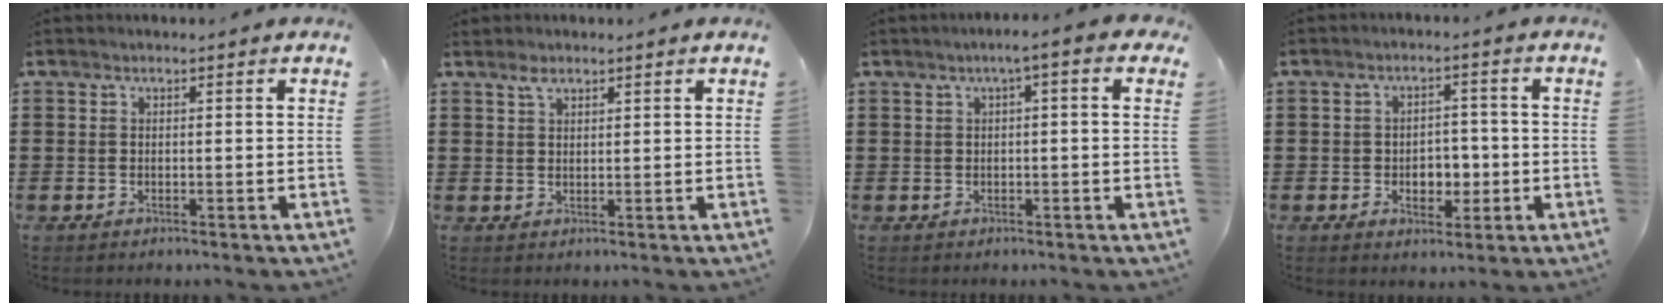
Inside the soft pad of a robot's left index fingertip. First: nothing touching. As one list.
[{"total": 1.8, "force": [1.3, 0.9, 0.9], "torque": [-0.021, 0.003, 0.025]}, {"total": 2.2, "force": [0.0, 0.2, 2.2], "torque": [-0.039, 0.002, -0.003]}, {"total": 4.1, "force": [-0.8, 3.2, 2.5], "torque": [-0.047, 0.007, -0.022]}]